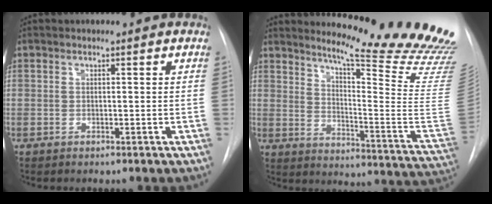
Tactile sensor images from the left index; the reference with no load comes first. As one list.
[{"total": 23.9, "force": [21.0, -1.2, 11.2], "torque": [-0.164, -0.158, 0.260]}]